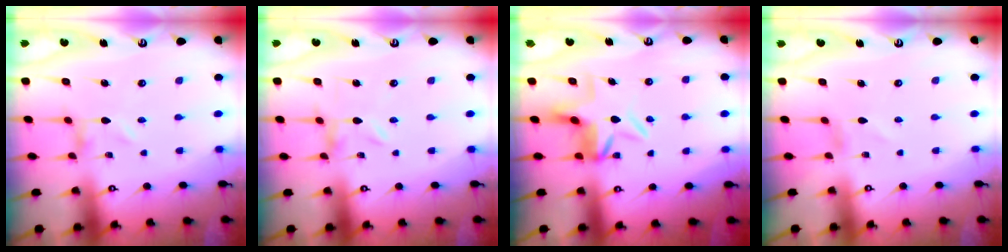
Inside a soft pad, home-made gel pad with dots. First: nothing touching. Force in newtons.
{"total": 0.0}
{"total": 5.9, "press": 5.4, "slide": 2.4}
{"total": 0.8, "press": 0.8, "slide": 0.1}